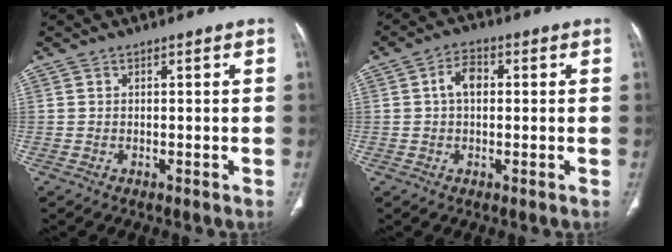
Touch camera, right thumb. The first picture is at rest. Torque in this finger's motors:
{"motor_torque": [-0.23, 0.17, 0.62, 0.16, 0.07]}